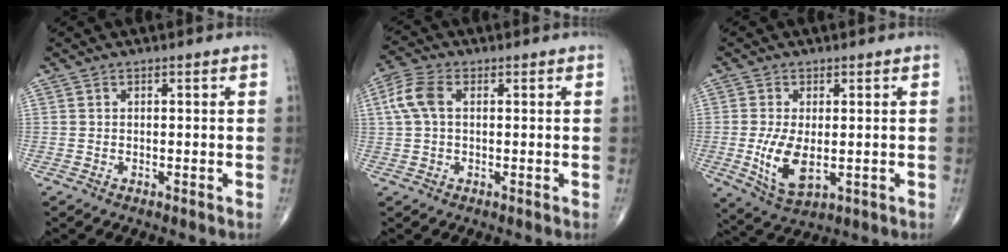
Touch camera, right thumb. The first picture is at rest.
{"total": 5.8, "force": [1.0, 3.5, 4.6], "torque": [-0.115, 0.017, 0.018]}
{"total": 8.3, "force": [-1.0, 4.1, 7.1], "torque": [-0.136, -0.018, -0.007]}